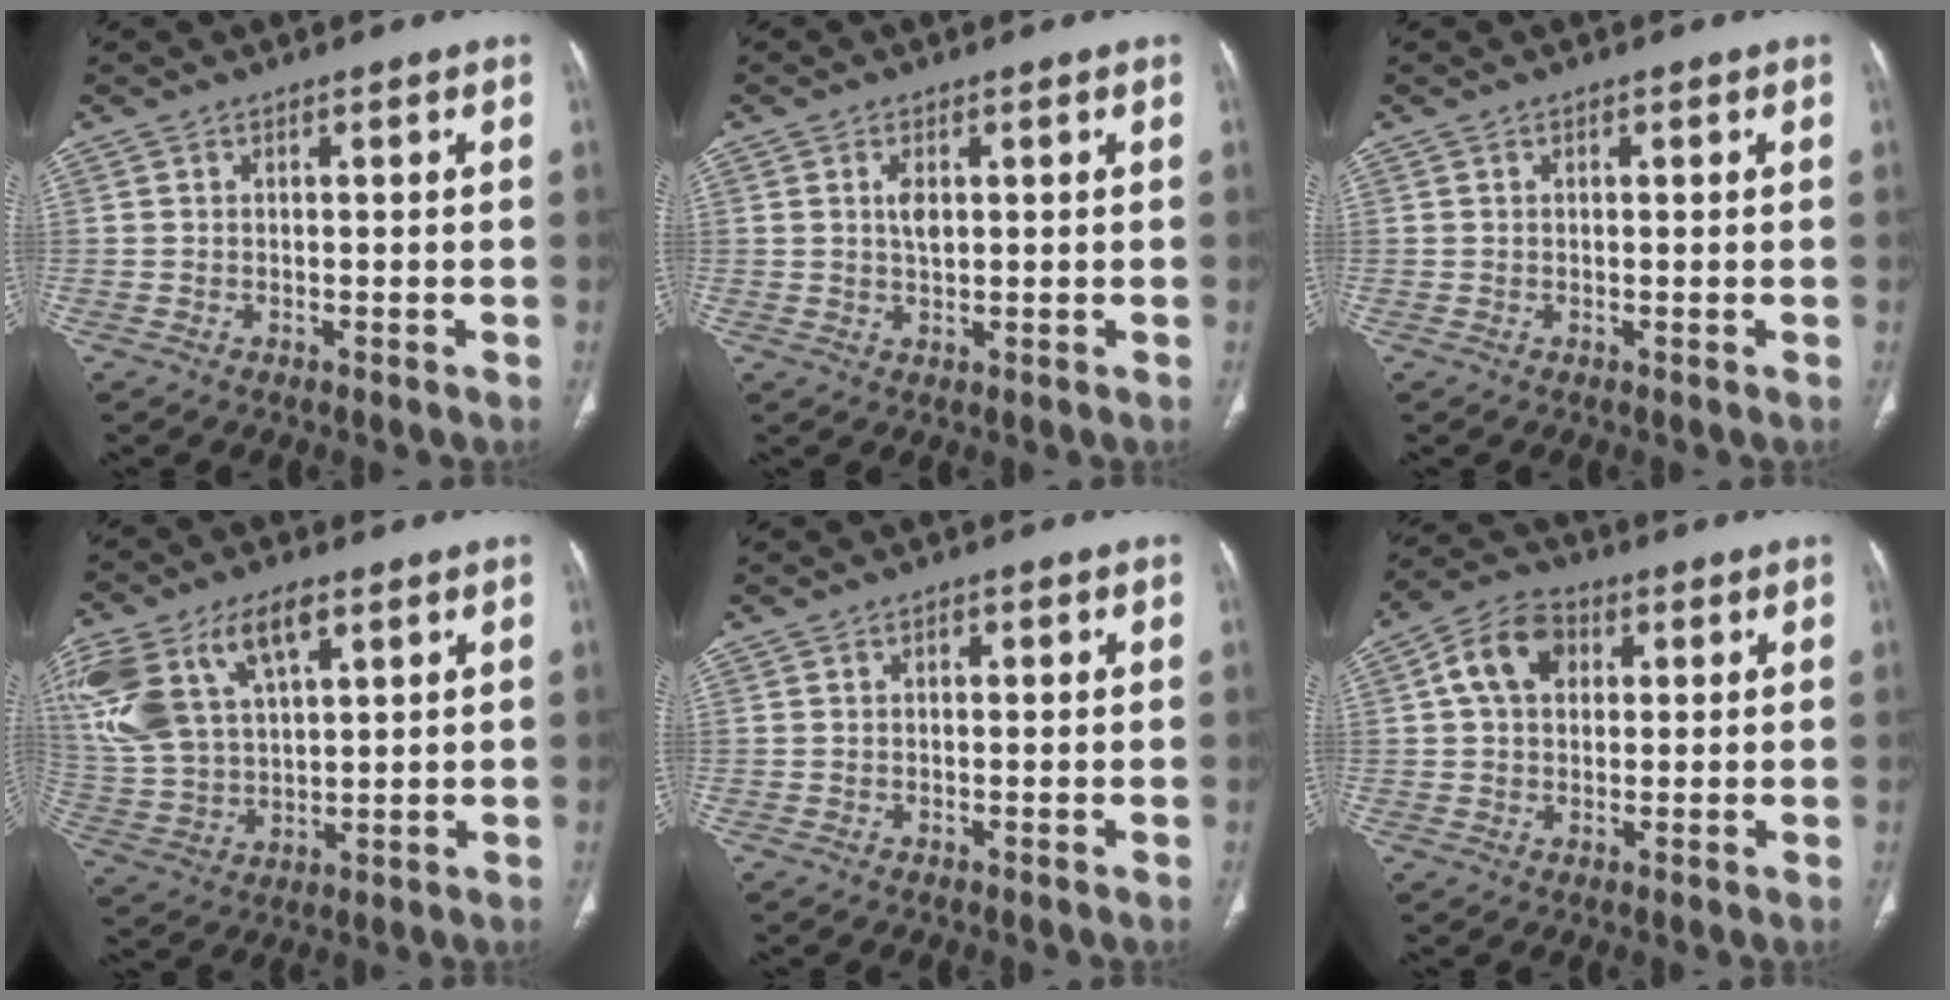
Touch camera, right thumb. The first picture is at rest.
{"total": 2.8, "force": [0.8, 1.5, 2.3], "torque": [-0.038, -0.004, 0.016]}
{"total": 0.5, "force": [0.3, 0.3, 0.4], "torque": [-0.006, 0.001, 0.005]}
{"total": 19.9, "force": [9.1, 10.7, 14.1], "torque": [-0.309, 0.002, 0.180]}
{"total": 1.4, "force": [0.5, 0.9, 0.9], "torque": [-0.010, 0.002, 0.007]}
{"total": 9.1, "force": [2.4, 6.5, 5.9], "torque": [-0.094, 0.014, 0.033]}